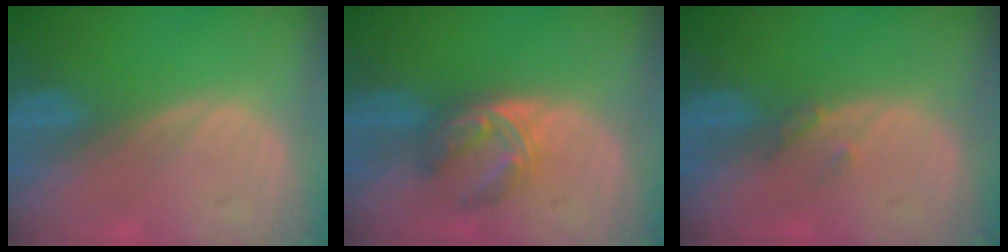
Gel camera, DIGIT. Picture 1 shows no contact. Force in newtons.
{"total": 6.0, "press": 5.0, "slide": 3.3}
{"total": 1.5, "press": 1.3, "slide": 0.7}